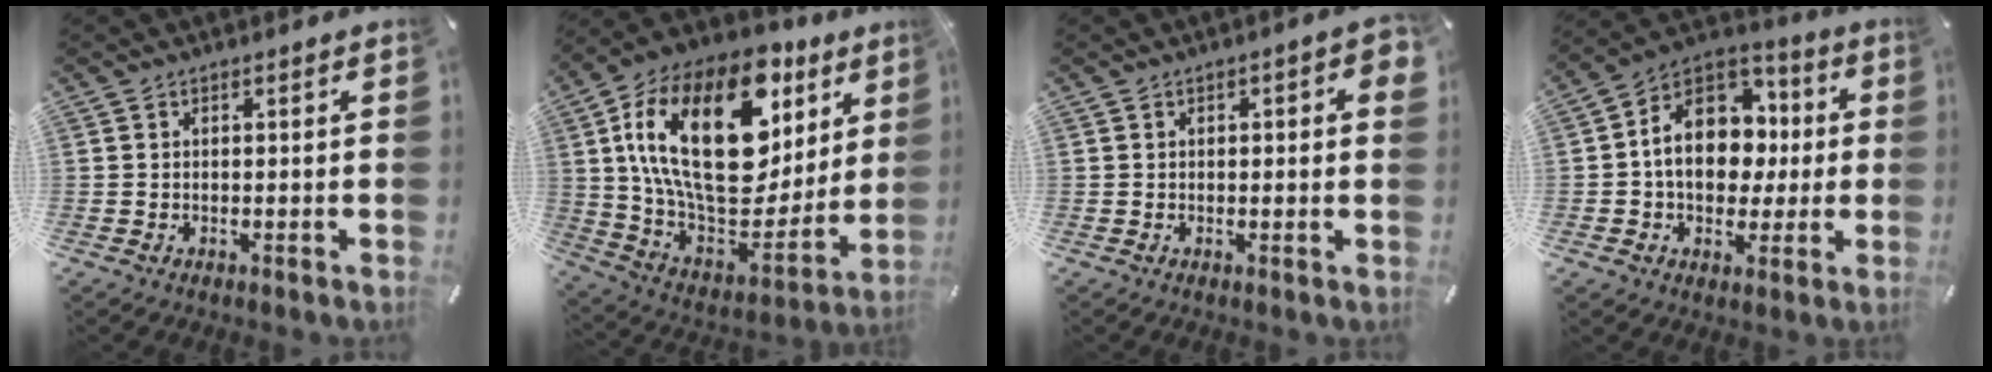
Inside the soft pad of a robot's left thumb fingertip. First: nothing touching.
{"total": 30.4, "force": [10.2, 17.1, 23.0], "torque": [-0.447, -0.059, 0.176]}
{"total": 2.7, "force": [0.2, 1.0, 2.4], "torque": [-0.029, 0.000, -0.001]}
{"total": 14.6, "force": [0.0, 11.9, 8.5], "torque": [-0.153, -0.002, 0.002]}